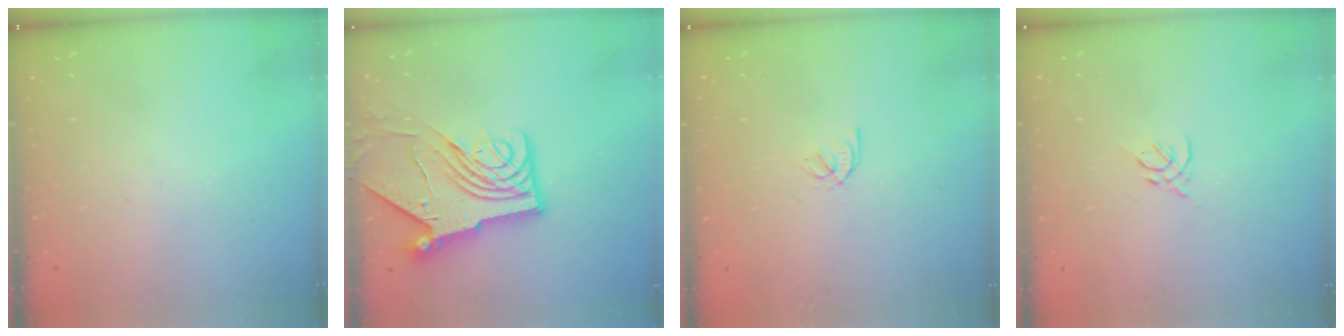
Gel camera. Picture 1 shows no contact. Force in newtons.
{"total": 12.4, "press": 12.3, "slide": 1.4}
{"total": 1.6, "press": 1.6, "slide": 0.3}
{"total": 2.6, "press": 2.5, "slide": 0.7}